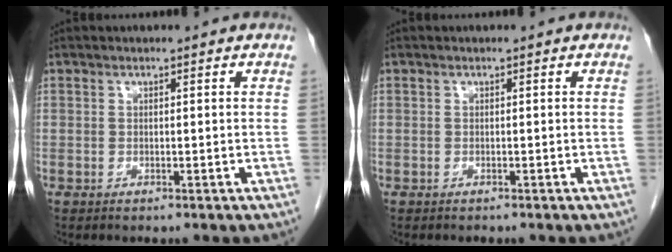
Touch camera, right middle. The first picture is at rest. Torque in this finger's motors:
{"motor_torque": [0.00, 0.00, -0.01, -0.01]}